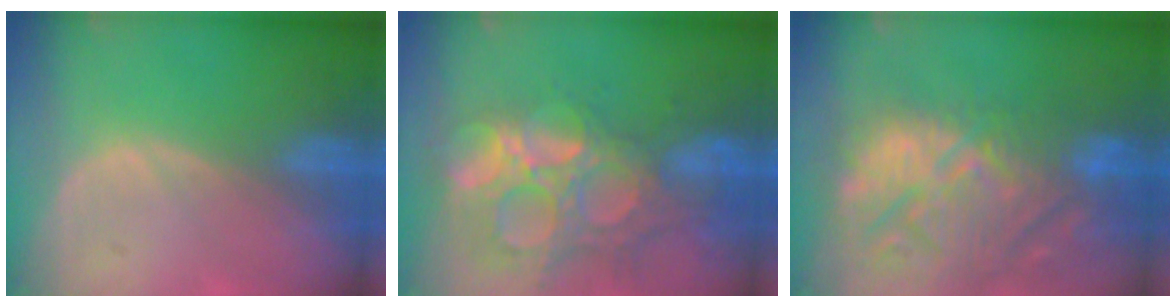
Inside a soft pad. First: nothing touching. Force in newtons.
{"total": 14.9, "press": 12.3, "slide": 8.4}
{"total": 15.3, "press": 13.0, "slide": 8.1}